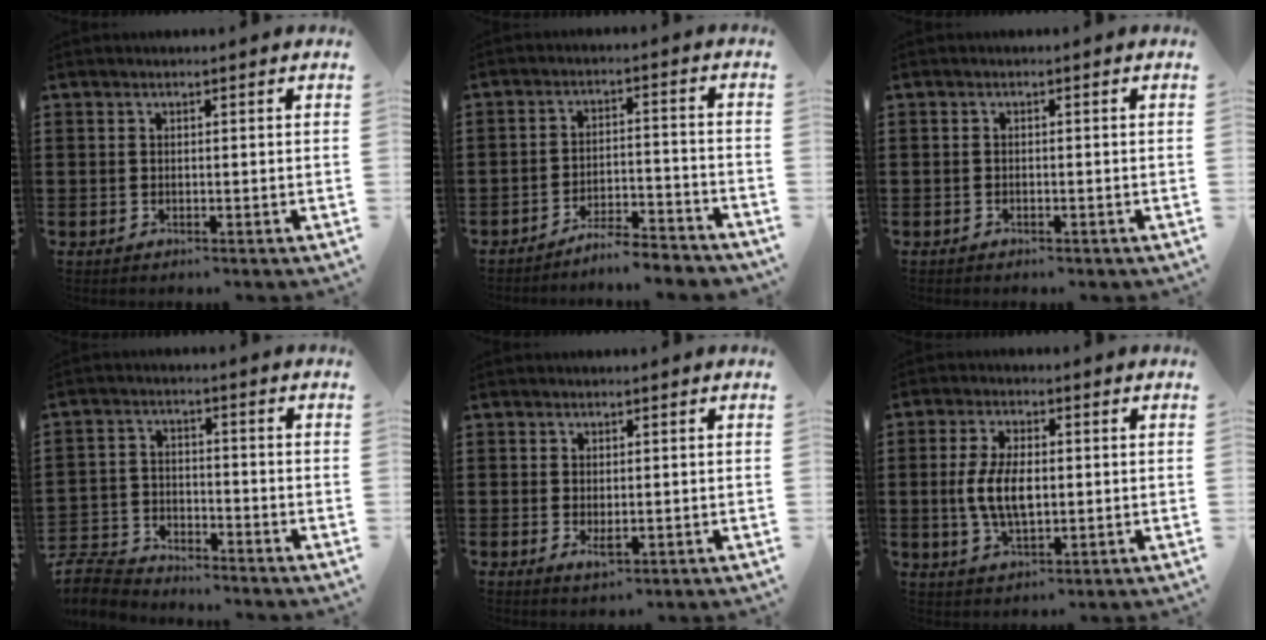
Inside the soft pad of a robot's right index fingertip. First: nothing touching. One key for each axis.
{"total": 5.0, "fx": -4.8, "fy": 0.1, "fz": 1.2, "tx": -0.023, "ty": 0.004, "tz": -0.095}
{"total": 0.8, "fx": -0.8, "fy": 0.1, "fz": 0.2, "tx": -0.005, "ty": -0.003, "tz": -0.015}
{"total": 6.1, "fx": -5.9, "fy": 1.4, "fz": 0.7, "tx": -0.037, "ty": 0.004, "tz": -0.124}
{"total": 1.8, "fx": -0.3, "fy": 0.7, "fz": 1.6, "tx": -0.030, "ty": -0.005, "tz": -0.002}
{"total": 7.0, "fx": -0.2, "fy": 3.3, "fz": 6.2, "tx": -0.136, "ty": 0.002, "tz": -0.009}